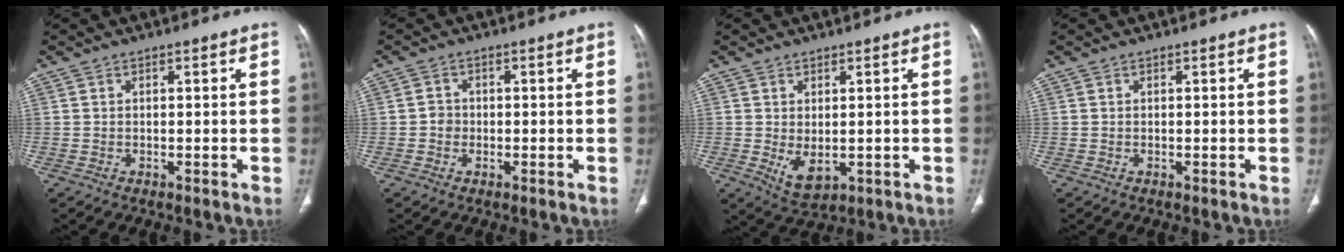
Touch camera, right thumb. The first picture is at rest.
{"total": 2.0, "force": [-0.4, 1.8, 0.7], "torque": [-0.002, 0.007, -0.009]}
{"total": 4.9, "force": [-0.6, 2.7, 4.0], "torque": [-0.064, -0.008, 0.008]}
{"total": 0.0}